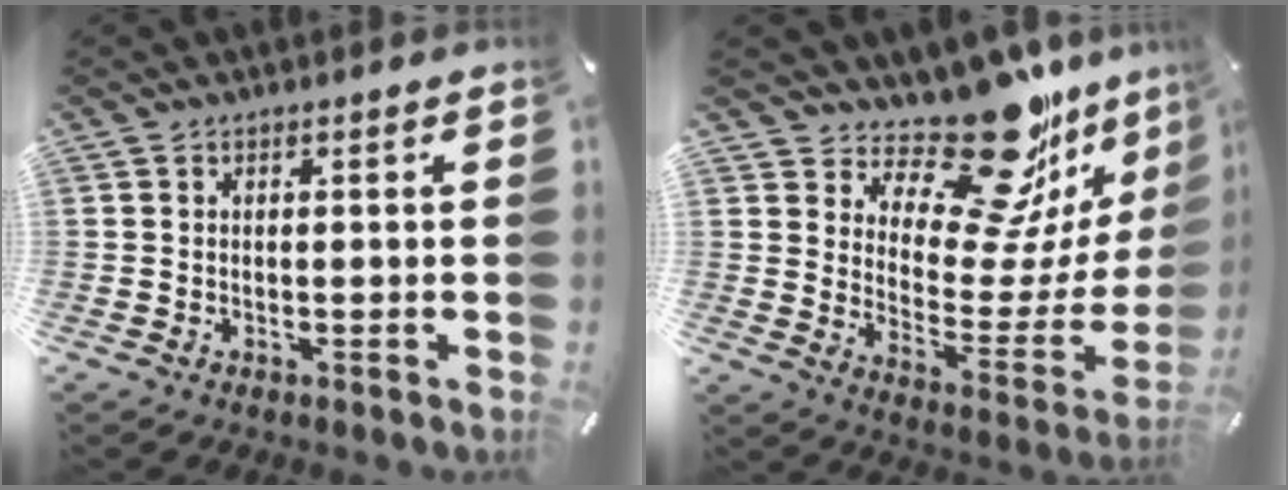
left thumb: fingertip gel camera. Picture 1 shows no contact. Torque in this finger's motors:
{"motor_torque": [1.40, -0.41, 0.39, -0.34, -0.02]}